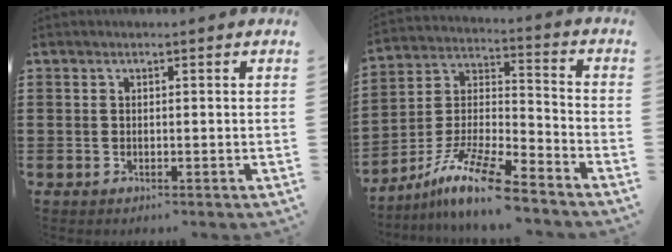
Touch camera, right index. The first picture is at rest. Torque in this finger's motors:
{"motor_torque": [2.14, 0.00, 0.63, 0.19]}